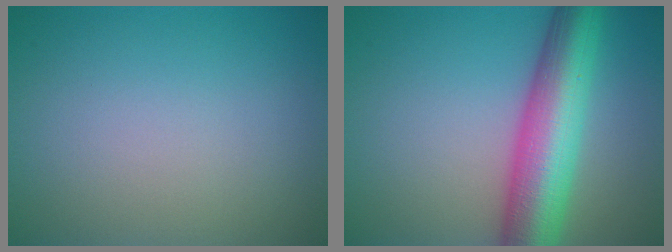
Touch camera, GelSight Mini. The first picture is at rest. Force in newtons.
{"total": 9.4, "press": 9.4, "slide": 0.3}